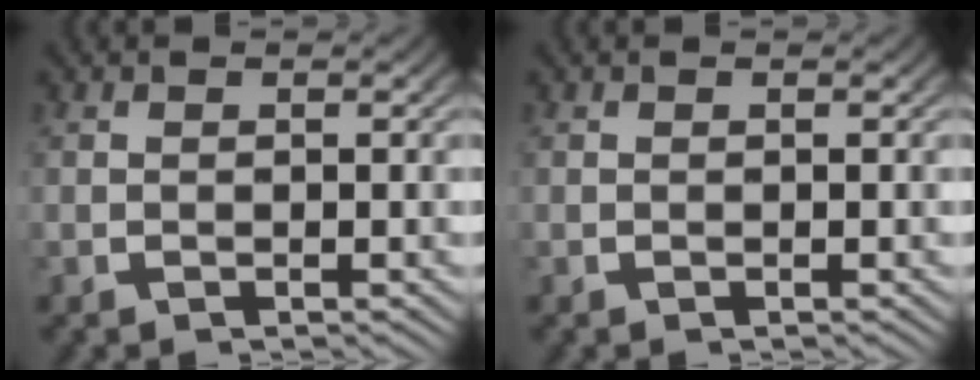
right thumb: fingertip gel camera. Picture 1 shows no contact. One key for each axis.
{"total": 0.0}